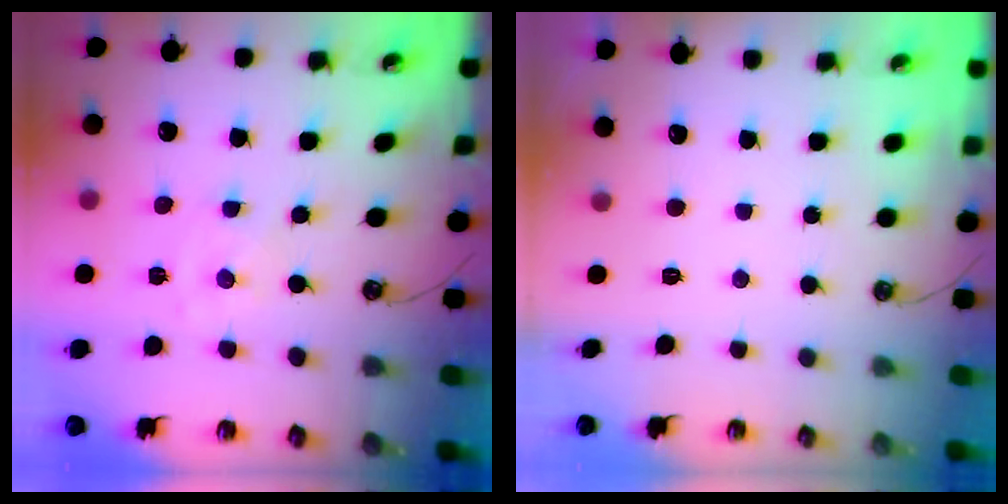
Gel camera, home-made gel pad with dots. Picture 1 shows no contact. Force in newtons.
{"total": 0.0}